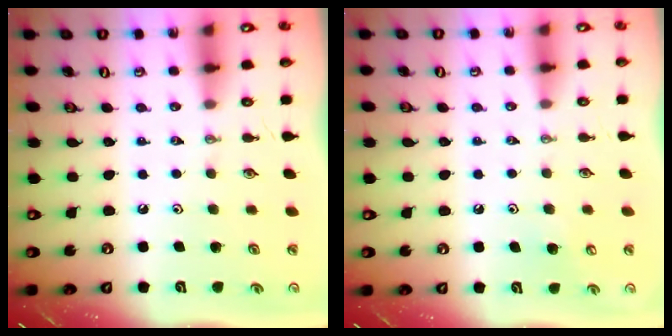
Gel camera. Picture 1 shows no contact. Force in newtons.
{"total": 4.4, "press": 4.4, "slide": 0.5}